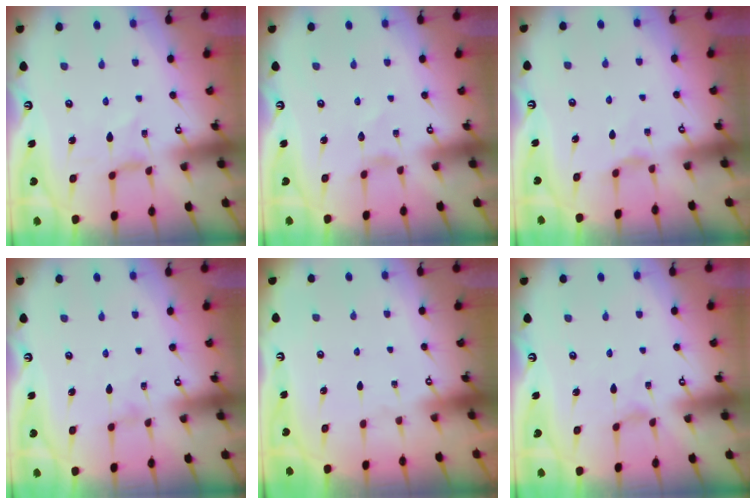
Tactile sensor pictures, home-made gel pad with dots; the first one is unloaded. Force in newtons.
{"total": 0.9, "press": 0.9, "slide": 0.1}
{"total": 1.9, "press": 1.8, "slide": 0.4}
{"total": 0.0}
{"total": 0.0}
{"total": 0.0}